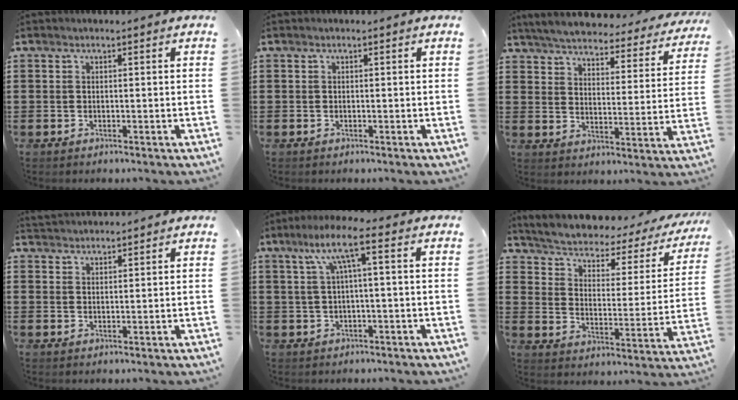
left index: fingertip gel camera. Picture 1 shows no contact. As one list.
[{"total": 0.0}, {"total": 4.7, "force": [4.7, 0.0, 0.9], "torque": [-0.045, -0.039, 0.075]}, {"total": 2.0, "force": [1.9, 0.0, -0.3], "torque": [-0.001, -0.003, 0.039]}, {"total": 7.0, "force": [1.6, 0.6, 6.8], "torque": [-0.135, 0.007, 0.021]}, {"total": 2.8, "force": [1.4, 1.3, 2.0], "torque": [-0.050, -0.021, 0.013]}]